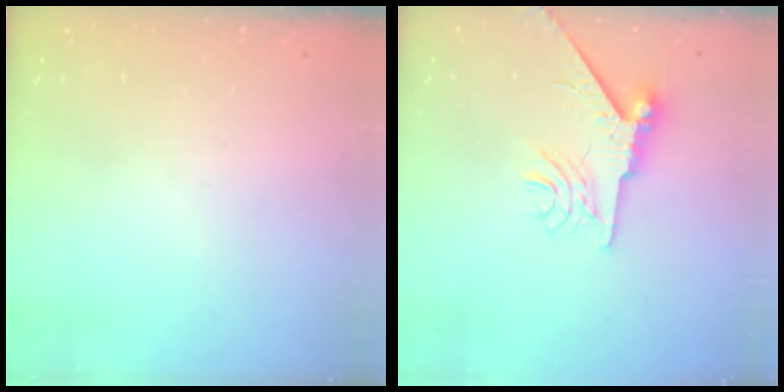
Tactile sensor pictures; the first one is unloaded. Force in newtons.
{"total": 11.5, "press": 11.4, "slide": 1.2}